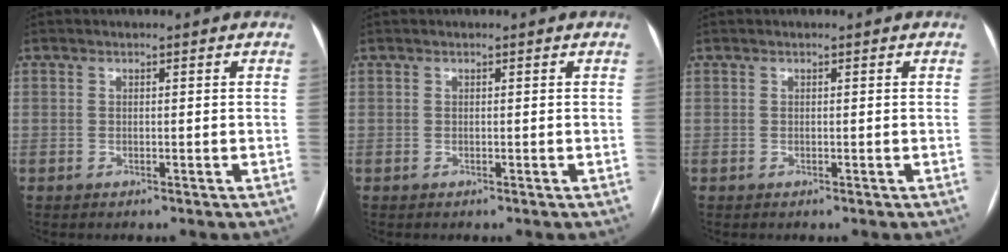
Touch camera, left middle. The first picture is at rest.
{"total": 0.0}
{"total": 0.0}